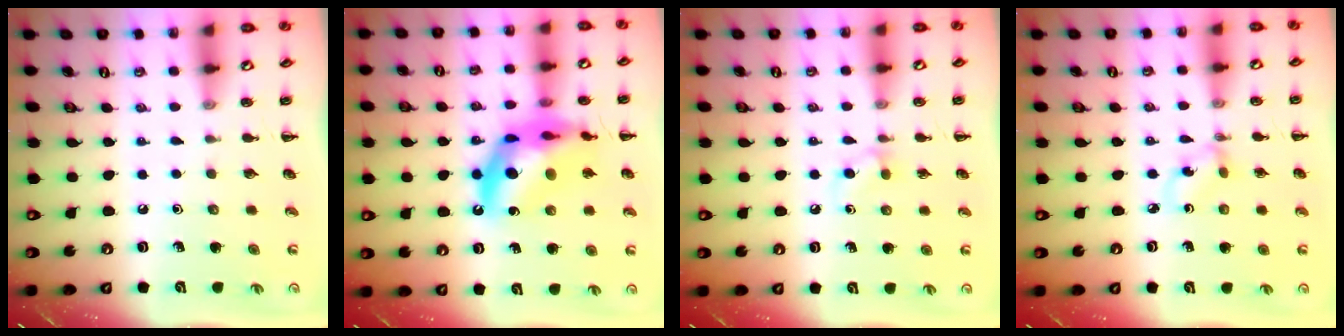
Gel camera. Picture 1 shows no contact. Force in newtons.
{"total": 17.4, "press": 16.8, "slide": 4.3}
{"total": 4.3, "press": 3.9, "slide": 1.6}
{"total": 1.8, "press": 1.7, "slide": 0.6}